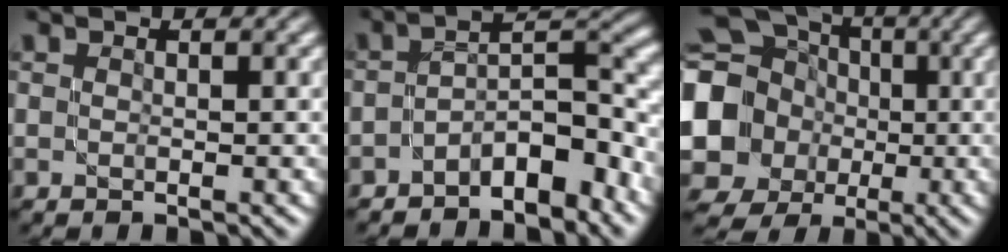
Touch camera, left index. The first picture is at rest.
{"total": 6.3, "force": [-3.5, 2.6, 4.4], "torque": [-0.053, 0.009, -0.067]}
{"total": 18.1, "force": [-0.3, 16.8, 6.5], "torque": [-0.185, 0.009, -0.052]}